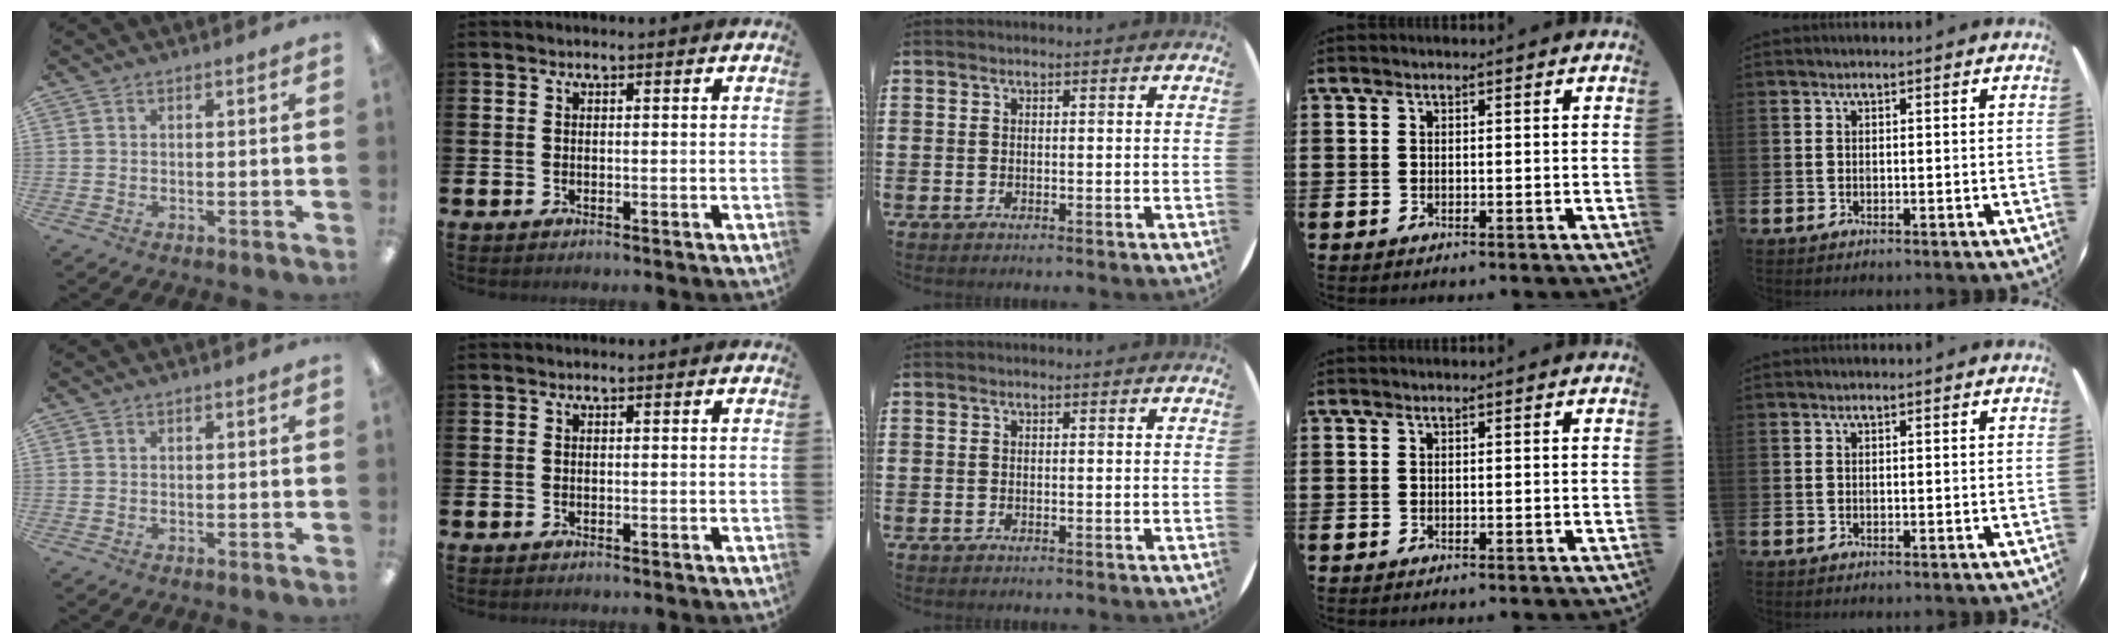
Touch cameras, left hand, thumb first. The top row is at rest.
{}